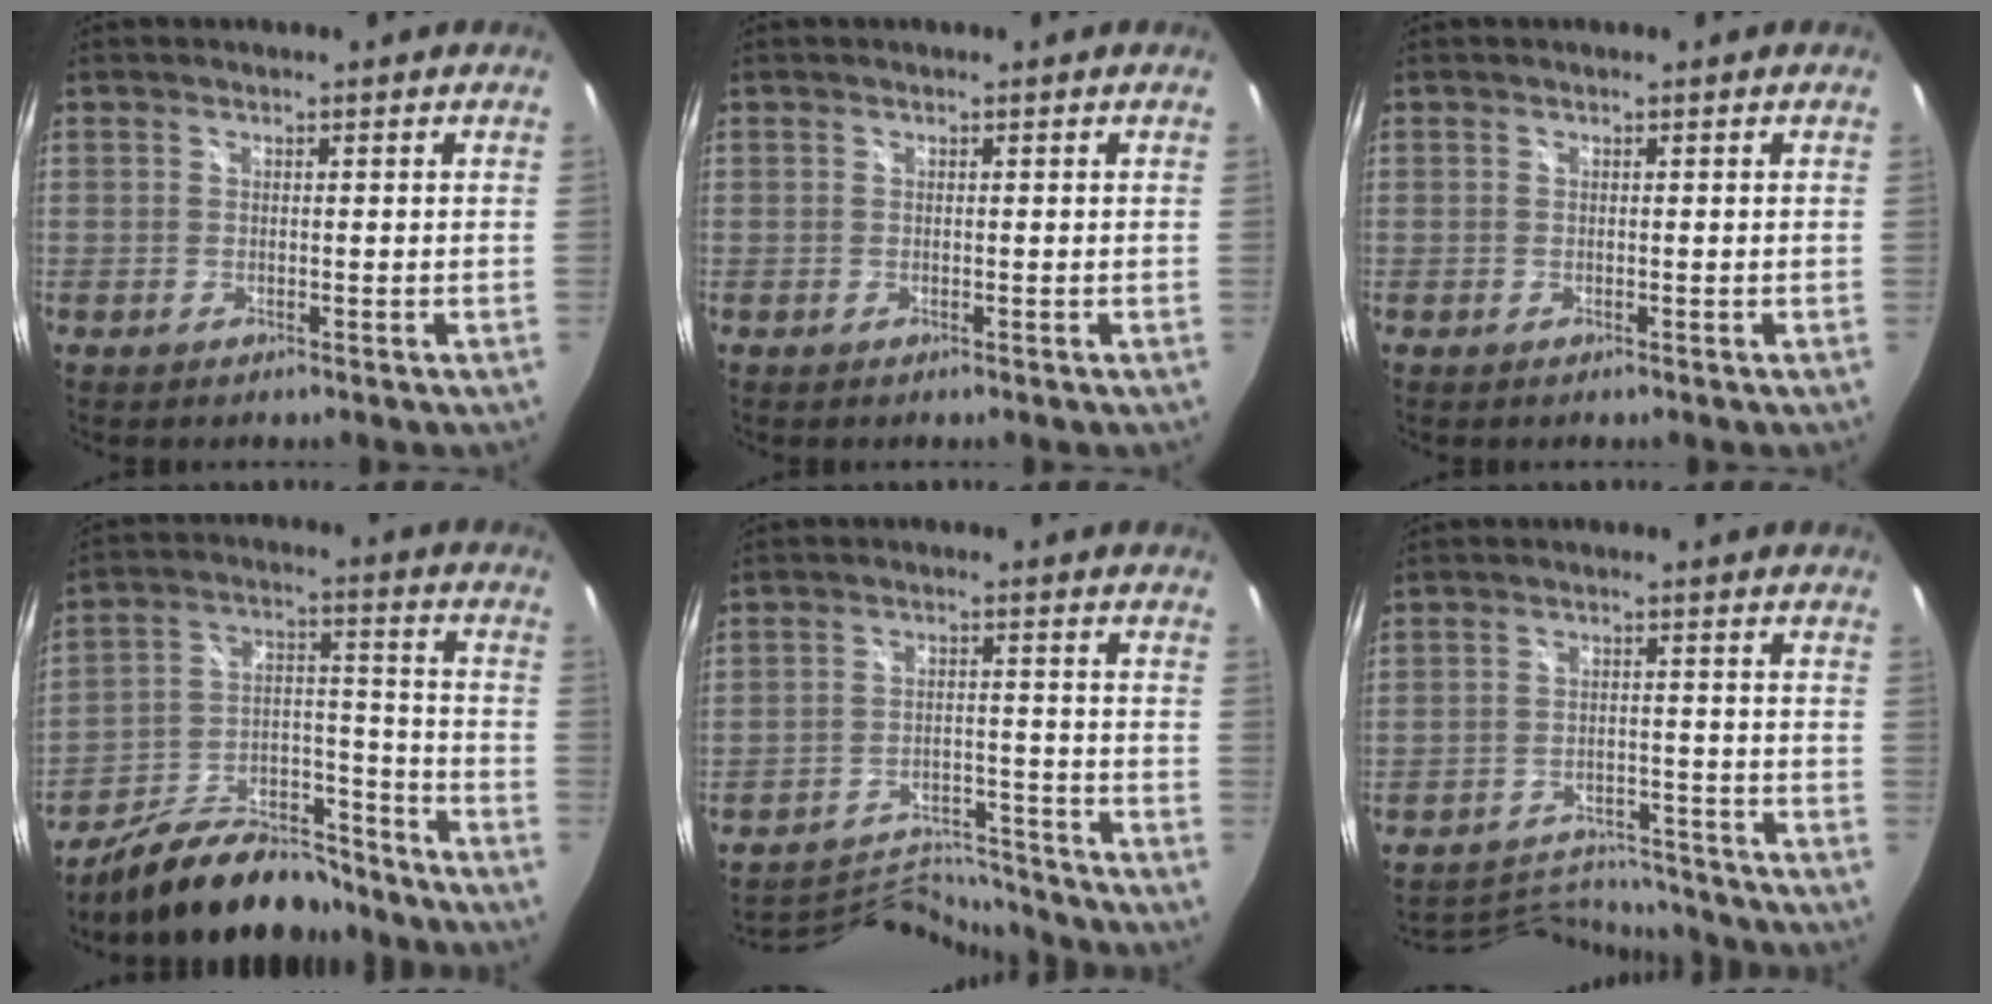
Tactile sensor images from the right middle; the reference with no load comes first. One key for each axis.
{"total": 0.0}
{"total": 0.0}
{"total": 16.9, "fx": -13.8, "fy": 6.6, "fz": 7.4, "tx": -0.130, "ty": 0.039, "tz": -0.209}
{"total": 13.1, "fx": -13.0, "fy": 0.4, "fz": 1.7, "tx": -0.047, "ty": 0.009, "tz": -0.200}
{"total": 13.4, "fx": -12.9, "fy": 2.2, "fz": 2.7, "tx": -0.064, "ty": 0.017, "tz": -0.182}